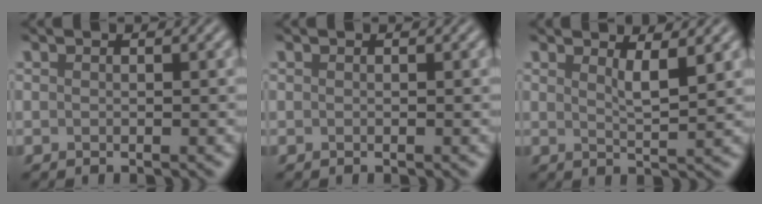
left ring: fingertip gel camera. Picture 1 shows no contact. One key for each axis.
{"total": 0.0}
{"total": 2.4, "fx": 1.4, "fy": 0.6, "fz": 1.9, "tx": -0.023, "ty": -0.004, "tz": 0.020}